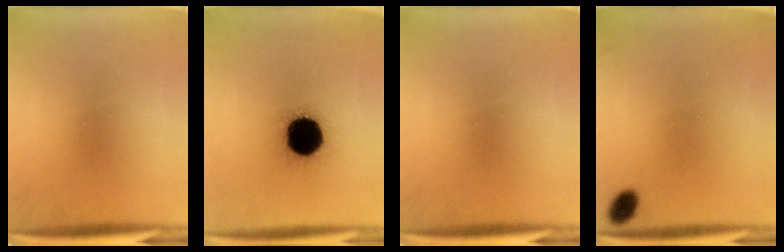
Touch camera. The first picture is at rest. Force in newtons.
{"total": 19.7}
{"total": 0.0}
{"total": 3.3}